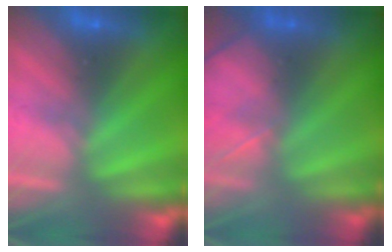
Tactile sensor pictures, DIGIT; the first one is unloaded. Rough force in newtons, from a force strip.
{"total": 2.0}